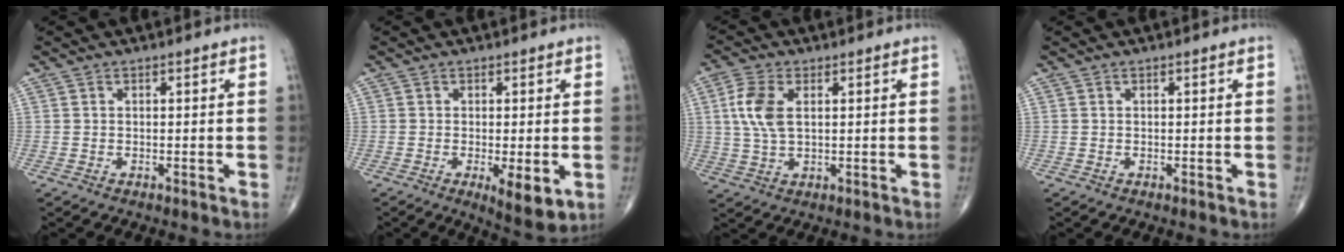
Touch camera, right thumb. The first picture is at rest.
{"total": 6.3, "force": [-1.6, 2.0, 5.8], "torque": [-0.090, -0.019, -0.022]}
{"total": 7.3, "force": [1.7, 3.9, 5.9], "torque": [-0.134, 0.004, 0.033]}
{"total": 0.0}